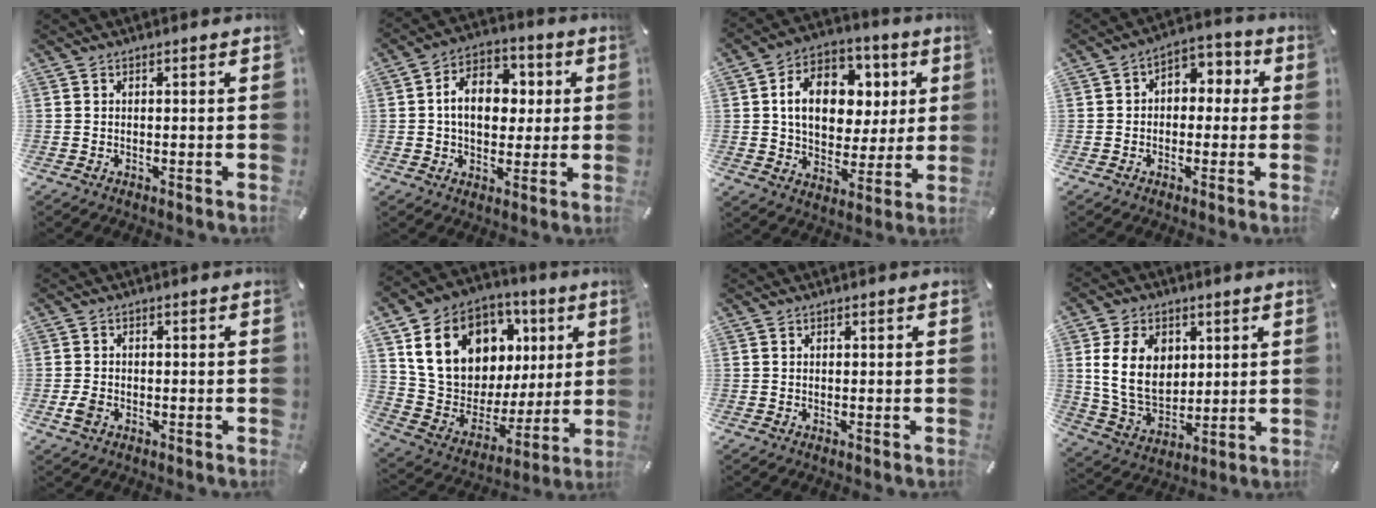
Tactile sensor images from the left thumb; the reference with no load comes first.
{"total": 11.4, "force": [0.9, 8.5, 7.6], "torque": [-0.115, 0.012, 0.015]}
{"total": 15.1, "force": [3.3, 11.5, 9.2], "torque": [-0.146, 0.002, 0.062]}
{"total": 4.7, "force": [-1.3, 4.0, 2.1], "torque": [-0.022, 0.016, -0.031]}
{"total": 2.9, "force": [-1.0, 2.2, 1.6], "torque": [-0.041, 0.001, -0.021]}
{"total": 19.0, "force": [7.6, 14.7, 9.3], "torque": [-0.165, -0.029, 0.154]}
{"total": 0.0}
{"total": 13.3, "force": [3.3, 10.1, 7.9], "torque": [-0.171, -0.003, 0.057]}